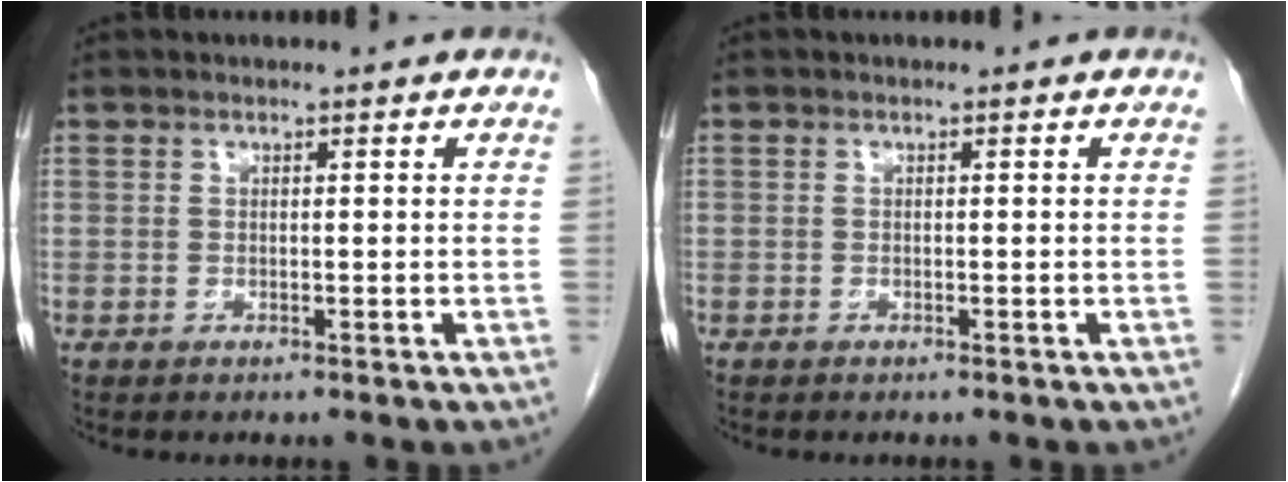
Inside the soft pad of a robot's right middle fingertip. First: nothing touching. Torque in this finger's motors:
{"motor_torque": [1.02, -1.12, 0.04, -0.21]}